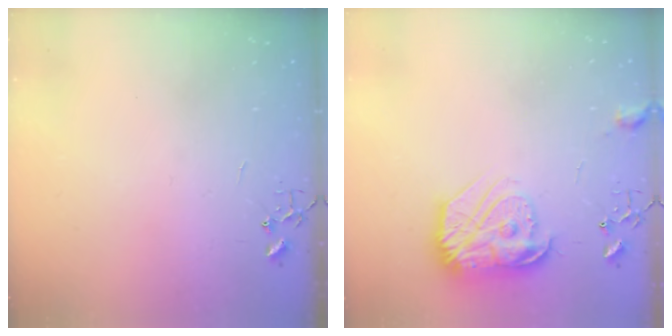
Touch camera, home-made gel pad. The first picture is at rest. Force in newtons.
{"total": 17.9, "press": 17.9, "slide": 1.2}